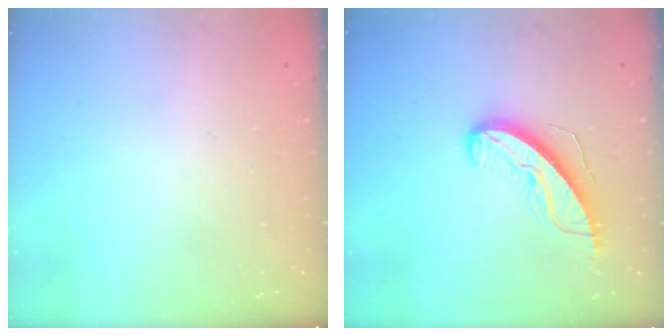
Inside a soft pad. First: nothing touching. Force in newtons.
{"total": 9.8, "press": 9.8, "slide": 0.6}